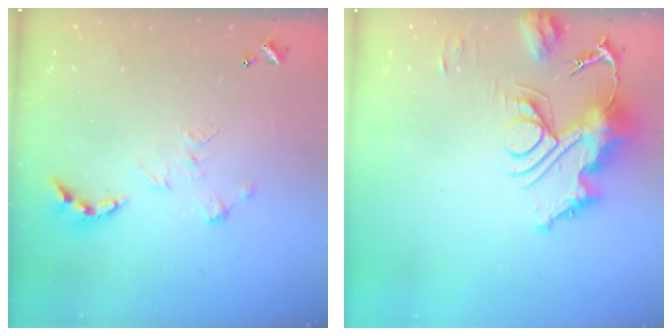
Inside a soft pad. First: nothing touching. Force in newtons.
{"total": 15.1, "press": 15.0, "slide": 1.8}